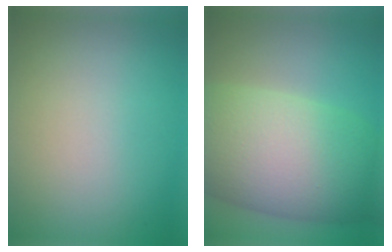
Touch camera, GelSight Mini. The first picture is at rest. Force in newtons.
{"total": 11.7, "press": 11.7, "slide": 0.4}